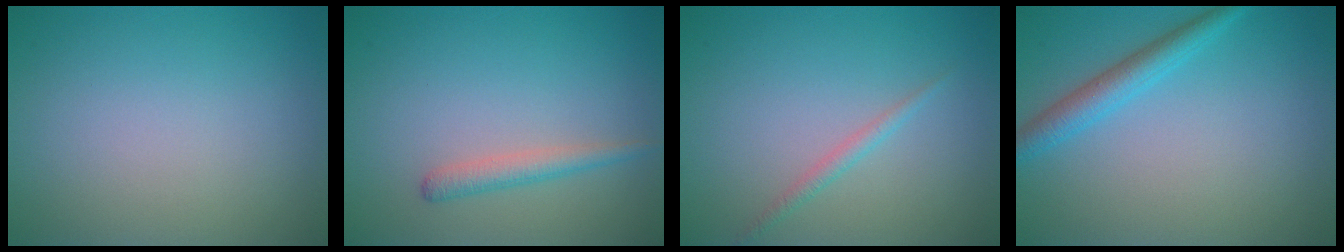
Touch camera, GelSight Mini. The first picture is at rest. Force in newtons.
{"total": 1.7, "press": 1.7, "slide": 0.1}
{"total": 1.1, "press": 1.1, "slide": 0.0}
{"total": 2.8, "press": 2.8, "slide": 0.2}